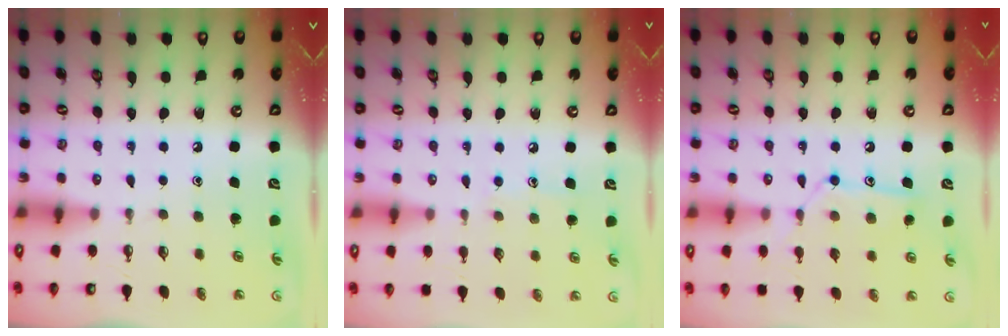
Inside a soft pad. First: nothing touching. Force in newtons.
{"total": 5.4, "press": 5.4, "slide": 0.6}
{"total": 12.9, "press": 12.9, "slide": 0.8}